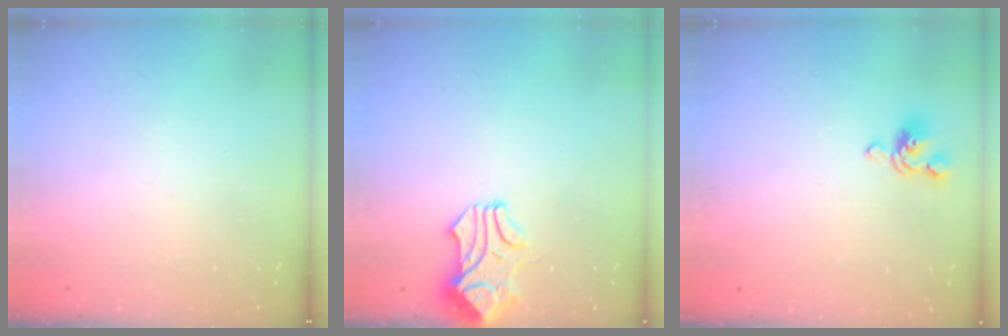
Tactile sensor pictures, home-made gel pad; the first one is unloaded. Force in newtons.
{"total": 0.6, "press": 0.6, "slide": 0.2}
{"total": 1.5, "press": 1.2, "slide": 1.0}